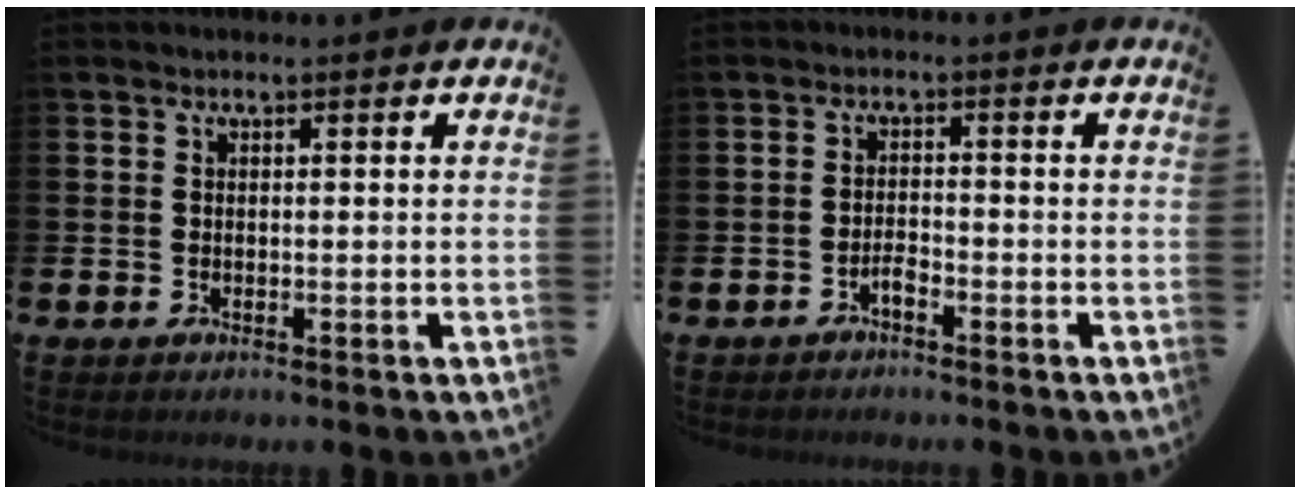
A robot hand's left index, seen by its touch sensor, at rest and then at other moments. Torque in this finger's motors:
{"motor_torque": [0.26, 0.16, 0.00, 0.03]}